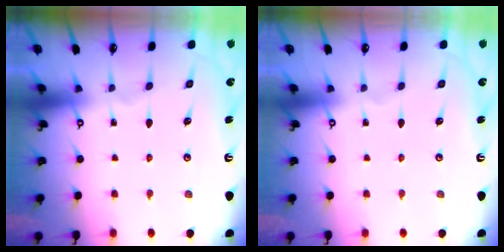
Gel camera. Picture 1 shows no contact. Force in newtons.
{"total": 0.0}